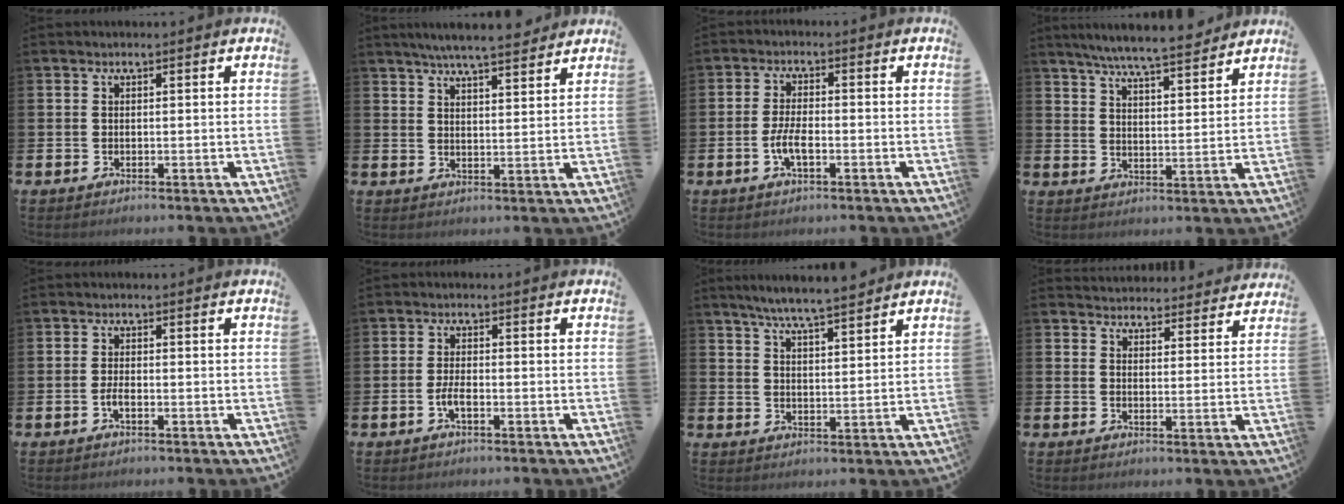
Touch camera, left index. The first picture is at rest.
{"total": 5.8, "force": [5.5, 0.1, 1.8], "torque": [-0.034, -0.029, 0.095]}
{"total": 3.7, "force": [-1.1, 1.4, 3.3], "torque": [-0.057, -0.001, -0.023]}
{"total": 7.7, "force": [7.3, 0.2, 2.4], "torque": [-0.061, -0.045, 0.127]}
{"total": 1.5, "force": [-0.6, 0.5, 1.3], "torque": [-0.027, 0.001, -0.012]}
{"total": 2.5, "force": [-0.9, 0.9, 2.1], "torque": [-0.040, -0.003, -0.021]}
{"total": 6.4, "force": [6.0, 0.1, 2.1], "torque": [-0.049, -0.027, 0.105]}
{"total": 4.1, "force": [4.1, 0.8, -0.2], "torque": [-0.004, -0.025, 0.073]}